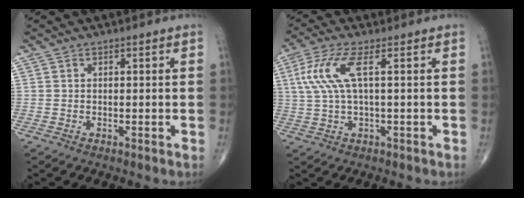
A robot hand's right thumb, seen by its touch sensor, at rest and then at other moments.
{"total": 7.8, "force": [1.9, 1.9, 7.3], "torque": [-0.197, 0.013, 0.040]}